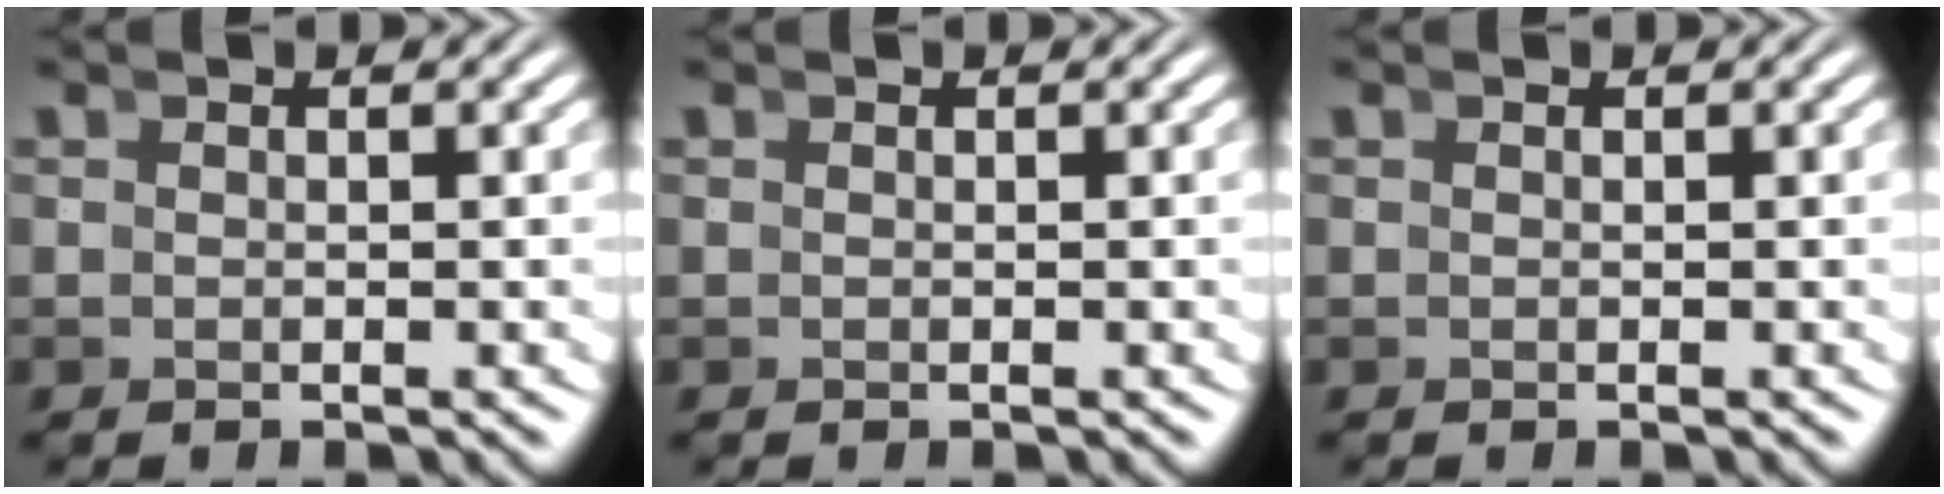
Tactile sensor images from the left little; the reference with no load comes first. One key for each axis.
{"total": 0.0}
{"total": 0.0}